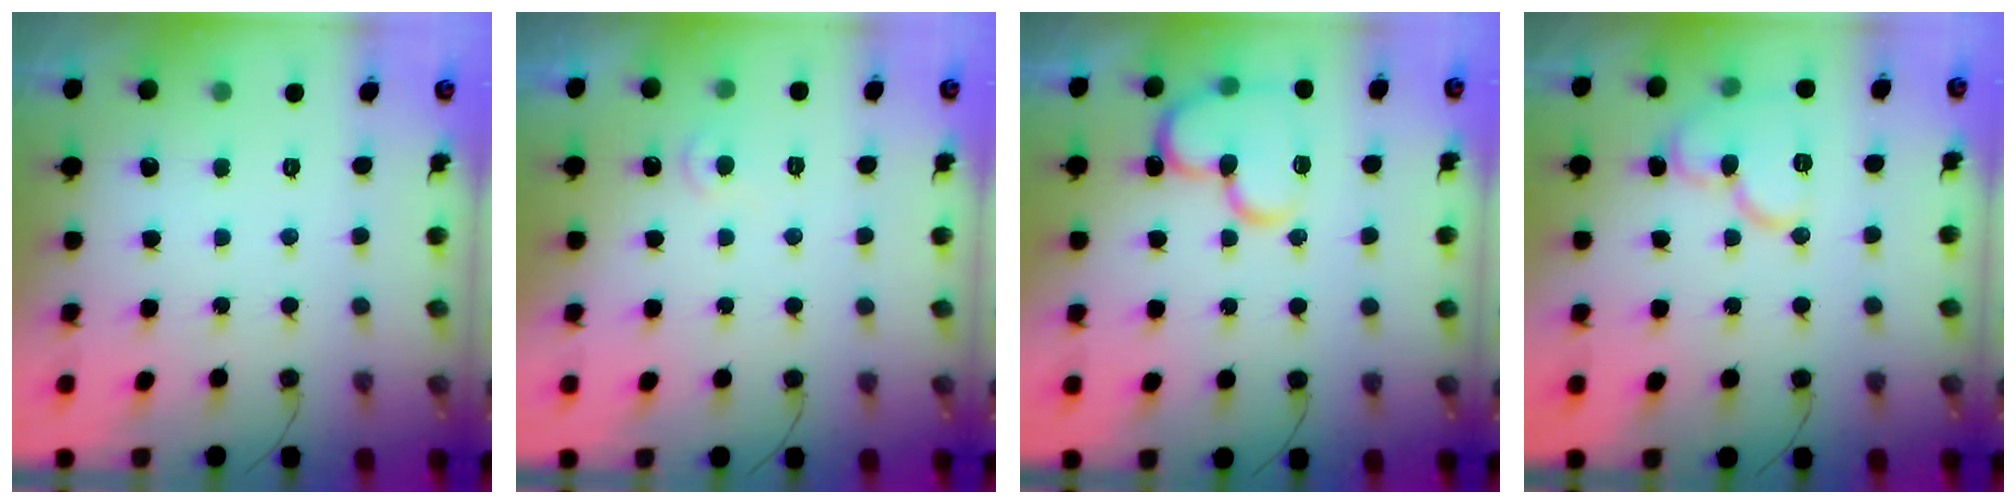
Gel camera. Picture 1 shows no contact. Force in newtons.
{"total": 4.1, "press": 4.1, "slide": 0.5}
{"total": 16.9, "press": 16.8, "slide": 1.8}
{"total": 10.9, "press": 10.9, "slide": 0.3}